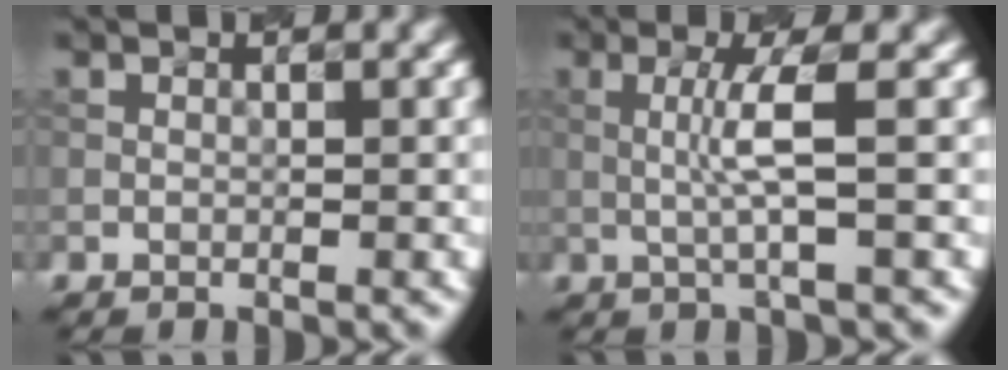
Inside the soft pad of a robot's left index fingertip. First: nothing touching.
{"total": 3.0, "force": [0.1, 0.0, 3.0], "torque": [-0.066, 0.000, 0.002]}